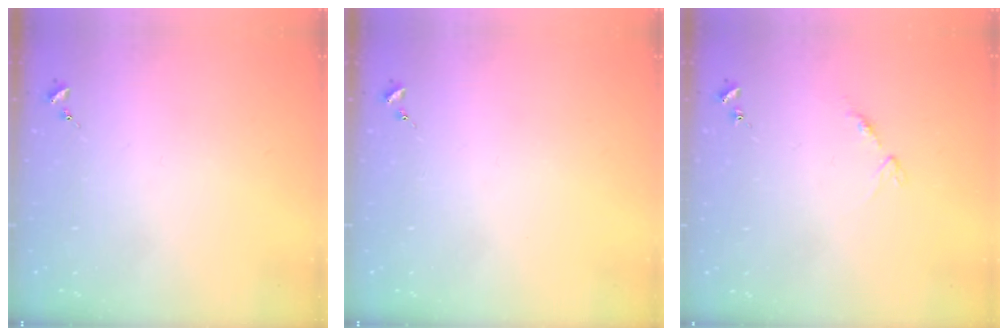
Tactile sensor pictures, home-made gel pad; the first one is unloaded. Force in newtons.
{"total": 0.0}
{"total": 7.8, "press": 7.8, "slide": 0.6}